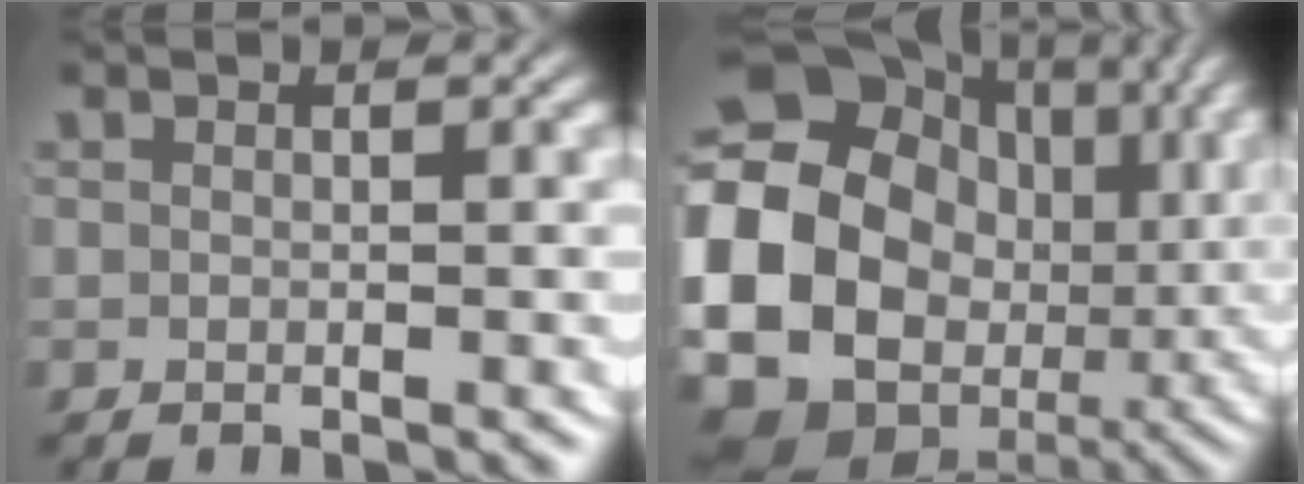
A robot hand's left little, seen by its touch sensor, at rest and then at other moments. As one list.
[{"total": 24.3, "force": [0.7, 19.7, 14.2], "torque": [-0.301, -0.044, 0.002]}]